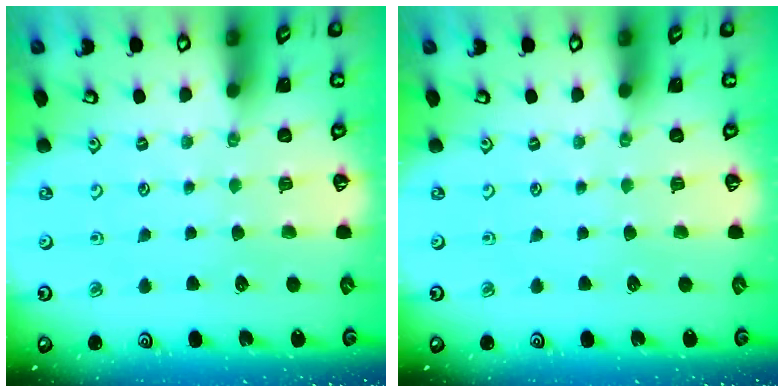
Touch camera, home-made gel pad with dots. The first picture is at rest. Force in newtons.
{"total": 0.0}